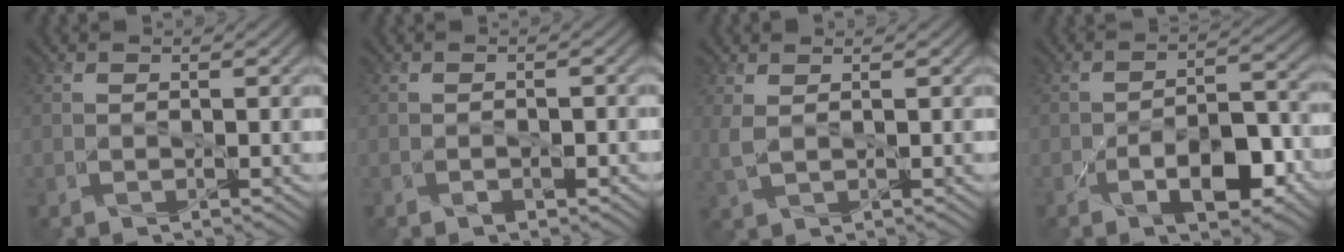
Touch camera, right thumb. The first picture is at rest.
{"total": 0.8, "force": [-0.6, 0.5, 0.4], "torque": [-0.005, 0.001, -0.011]}
{"total": 2.1, "force": [1.0, 0.7, 1.7], "torque": [-0.053, 0.003, 0.018]}
{"total": 7.4, "force": [-3.5, 3.4, 5.5], "torque": [-0.082, 0.004, -0.056]}